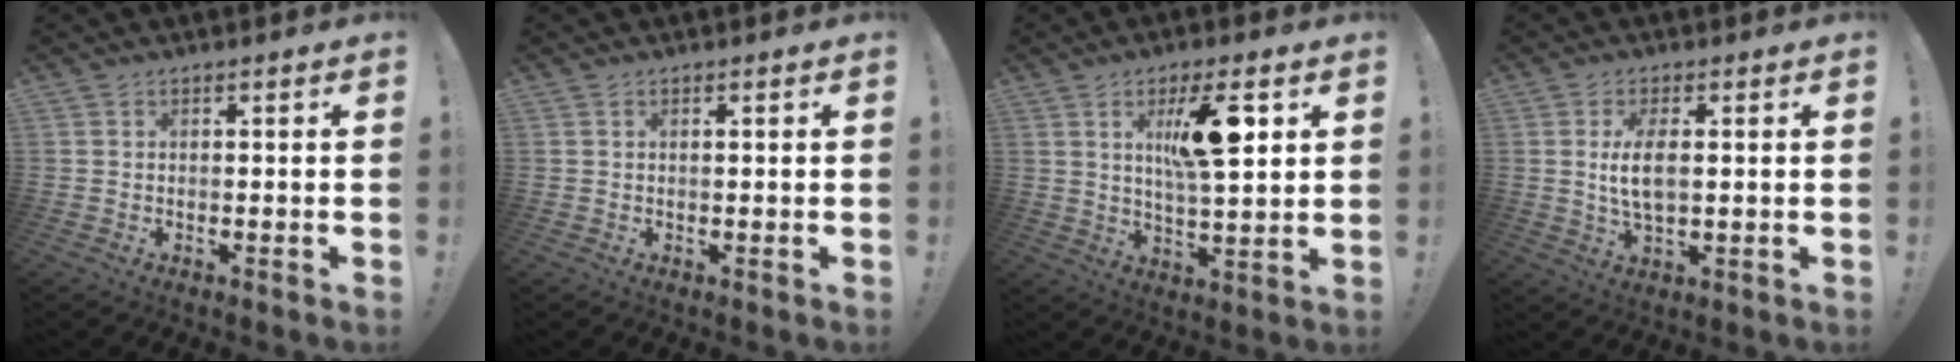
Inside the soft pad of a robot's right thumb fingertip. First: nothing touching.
{"total": 0.5, "force": [0.2, -0.2, 0.4], "torque": [-0.004, -0.001, 0.003]}
{"total": 14.2, "force": [5.3, 3.5, 12.7], "torque": [-0.191, -0.020, 0.077]}
{"total": 6.9, "force": [0.7, 2.7, 6.3], "torque": [-0.125, -0.009, 0.007]}